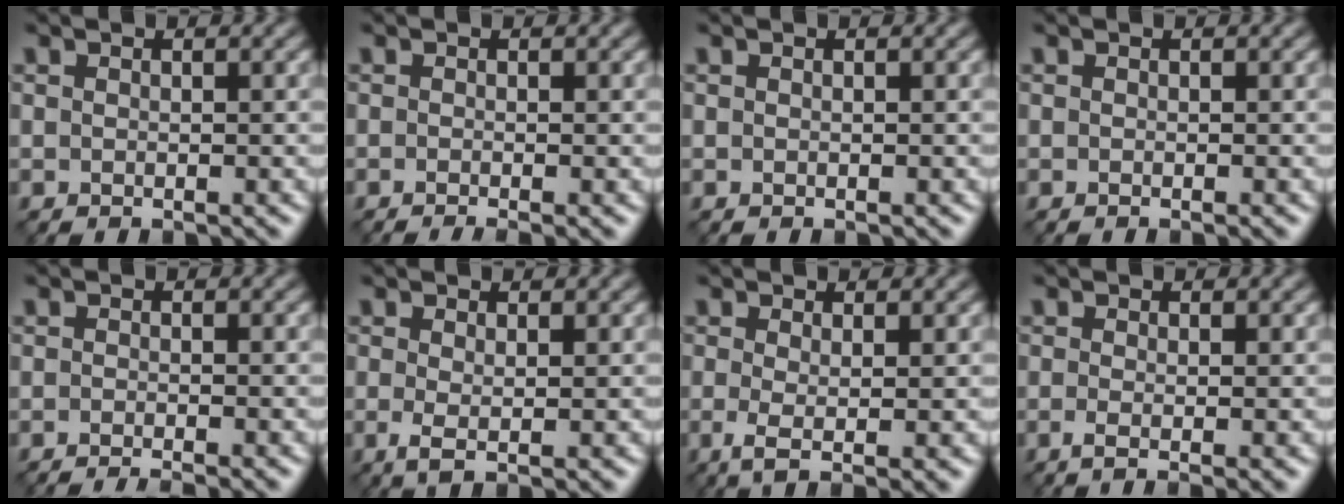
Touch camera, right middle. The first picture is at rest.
{"total": 1.8, "force": [-0.7, 0.5, 1.6], "torque": [-0.013, -0.010, -0.014]}
{"total": 0.0}
{"total": 0.5, "force": [-0.2, 0.1, 0.4], "torque": [-0.004, -0.004, -0.005]}
{"total": 2.4, "force": [-1.4, 0.5, 1.9], "torque": [-0.016, -0.004, -0.027]}
{"total": 1.8, "force": [0.0, 0.4, 1.8], "torque": [-0.036, -0.005, 0.000]}
{"total": 2.8, "force": [-0.2, 0.6, 2.7], "torque": [-0.052, -0.008, -0.004]}
{"total": 2.3, "force": [-0.3, 0.6, 2.2], "torque": [-0.034, -0.007, -0.008]}